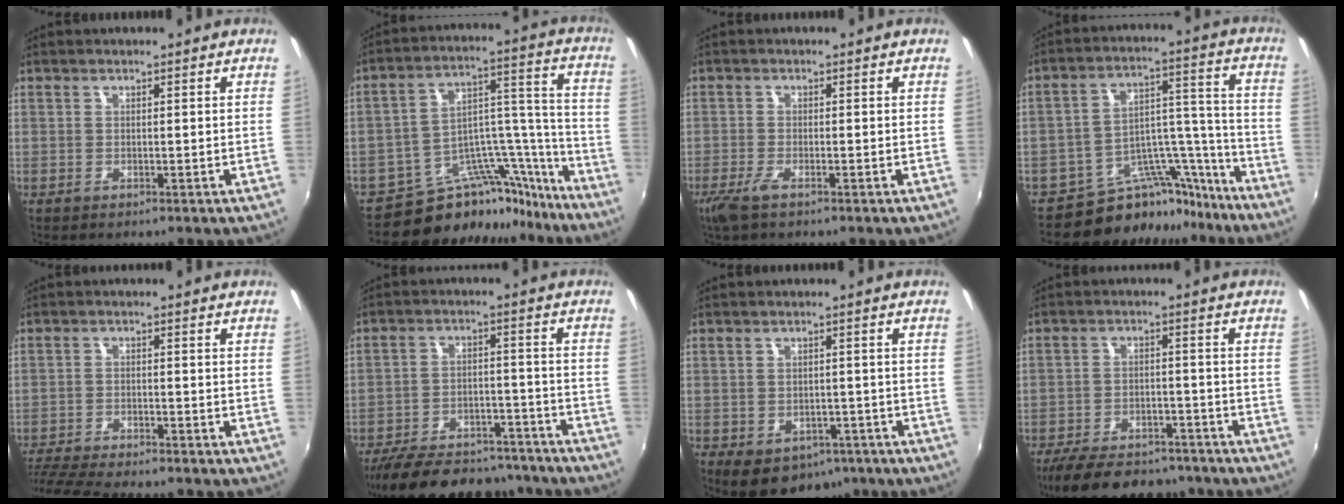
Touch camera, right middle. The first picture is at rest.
{"total": 17.2, "force": [-15.4, 7.1, 3.2], "torque": [-0.033, 0.076, -0.234]}
{"total": 3.3, "force": [-2.2, 0.6, 2.4], "torque": [-0.059, -0.011, -0.045]}
{"total": 13.4, "force": [-12.3, 5.3, 0.8], "torque": [0.003, 0.073, -0.191]}
{"total": 12.1, "force": [-10.8, 1.5, 5.1], "torque": [-0.125, -0.026, -0.183]}
{"total": 25.3, "force": [-21.5, 8.9, 9.8], "torque": [-0.199, 0.013, -0.289]}
{"total": 10.7, "force": [-6.2, 7.2, 4.9], "torque": [-0.100, -0.010, -0.070]}
{"total": 17.9, "force": [-14.6, 7.0, 7.6], "torque": [-0.166, -0.003, -0.205]}